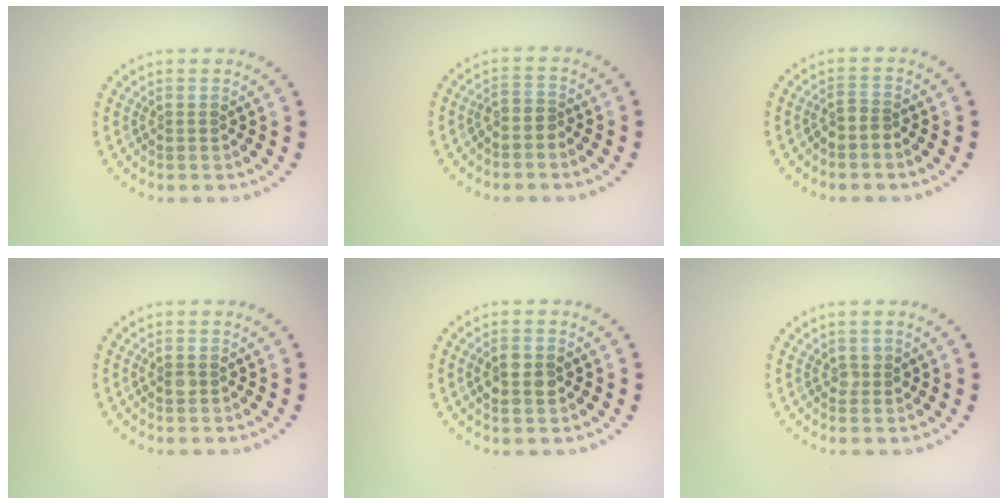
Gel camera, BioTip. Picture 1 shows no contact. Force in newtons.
{"total": 1.4, "press": 1.0, "slide": 0.9}
{"total": 1.5, "press": 1.1, "slide": 0.9}
{"total": 0.9, "press": 0.9, "slide": 0.1}
{"total": 2.5, "press": 2.5, "slide": 0.2}
{"total": 0.9, "press": 0.9, "slide": 0.2}